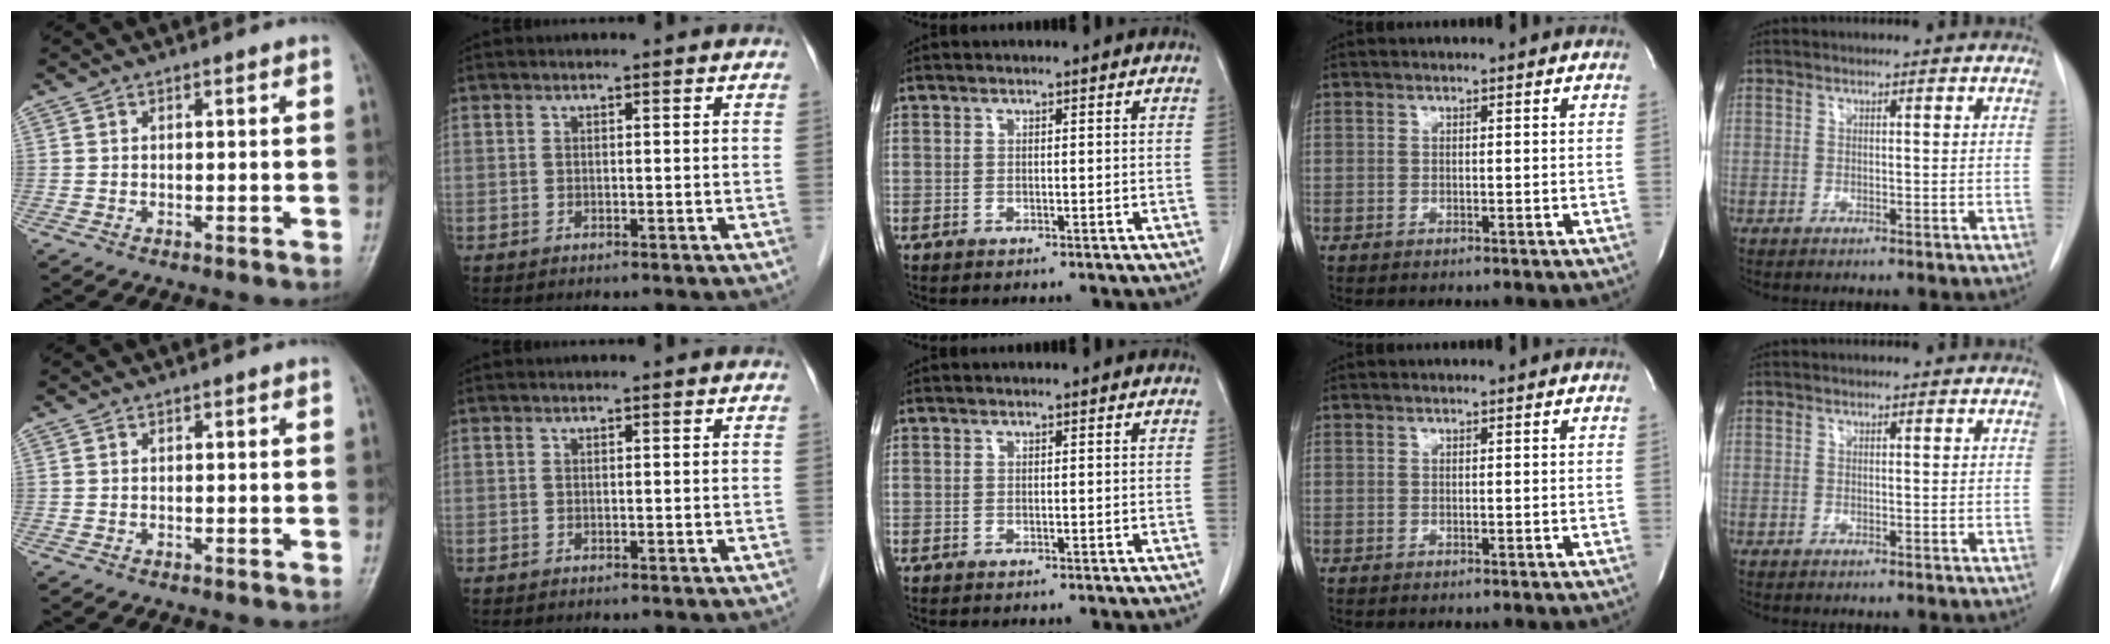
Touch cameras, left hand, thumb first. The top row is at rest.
{}